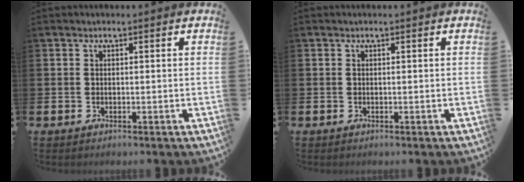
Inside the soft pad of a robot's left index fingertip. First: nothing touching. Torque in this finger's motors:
{"motor_torque": [0.00, 0.00, 0.00, 0.00]}